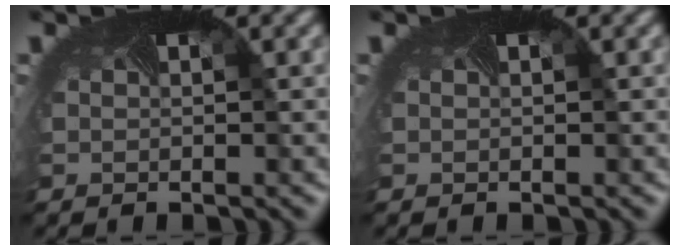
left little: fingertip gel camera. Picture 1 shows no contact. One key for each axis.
{"total": 0.0}